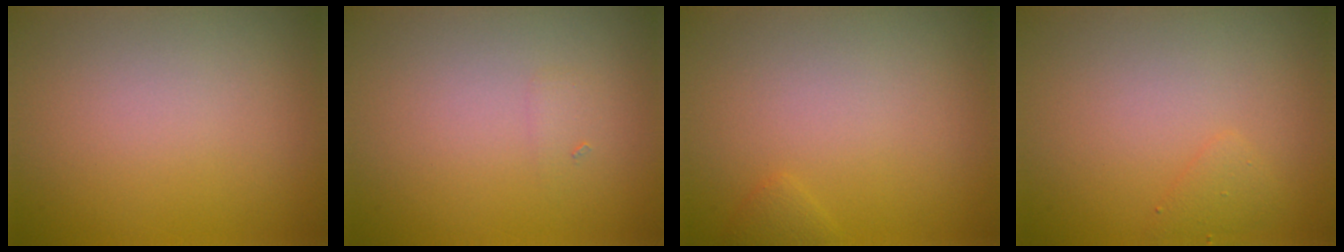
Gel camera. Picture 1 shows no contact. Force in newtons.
{"total": 0.7, "press": 0.7, "slide": 0.0}
{"total": 0.7, "press": 0.7, "slide": 0.1}
{"total": 1.1, "press": 1.1, "slide": 0.0}